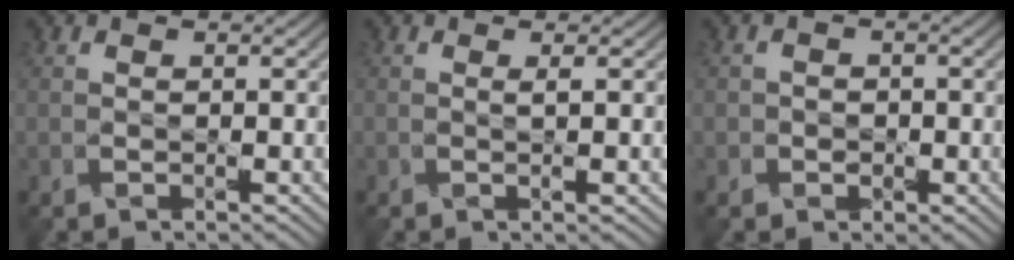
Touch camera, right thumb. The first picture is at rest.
{"total": 1.3, "force": [-0.1, -0.5, 1.1], "torque": [-0.024, -0.002, 0.001]}
{"total": 2.4, "force": [-0.5, 2.3, -0.2], "torque": [0.008, 0.015, -0.019]}